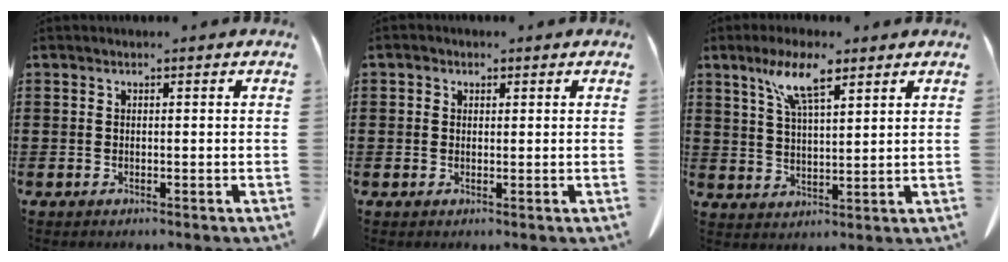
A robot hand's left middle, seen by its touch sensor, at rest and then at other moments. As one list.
[{"total": 1.2, "force": [0.6, 0.9, 0.5], "torque": [-0.004, 0.002, 0.009]}, {"total": 8.3, "force": [5.2, 2.0, 6.2], "torque": [-0.134, 0.003, 0.090]}]